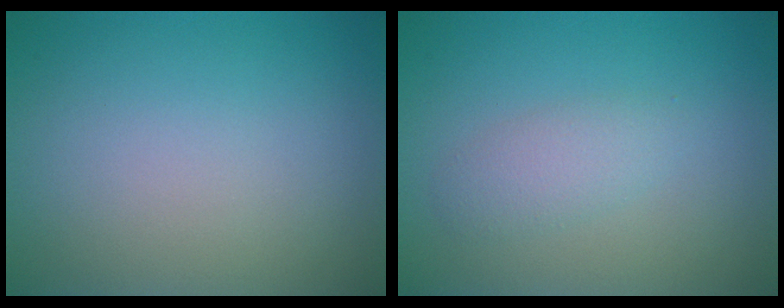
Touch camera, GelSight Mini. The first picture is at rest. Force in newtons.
{"total": 1.9, "press": 1.9, "slide": 0.0}